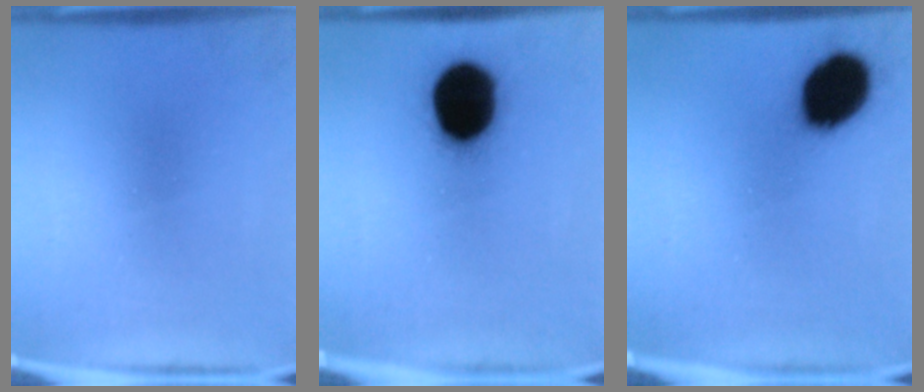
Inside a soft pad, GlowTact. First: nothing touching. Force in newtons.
{"total": 19.6}
{"total": 14.5}